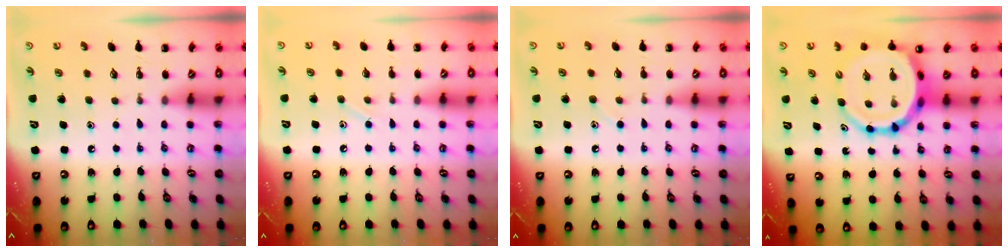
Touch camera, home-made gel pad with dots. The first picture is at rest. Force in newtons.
{"total": 4.1, "press": 3.9, "slide": 1.1}
{"total": 5.8, "press": 5.3, "slide": 2.3}
{"total": 14.2, "press": 13.6, "slide": 4.1}